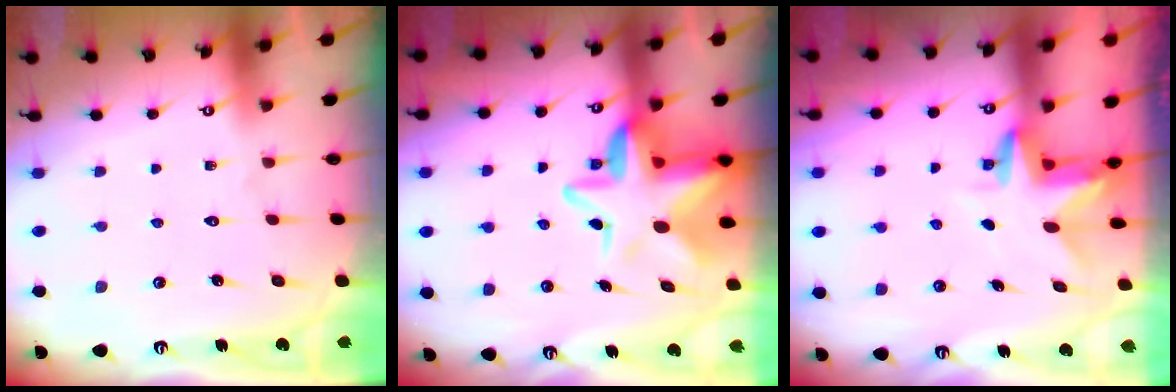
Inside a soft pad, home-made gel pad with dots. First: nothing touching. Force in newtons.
{"total": 11.1, "press": 11.0, "slide": 1.8}
{"total": 4.2, "press": 4.2, "slide": 0.1}